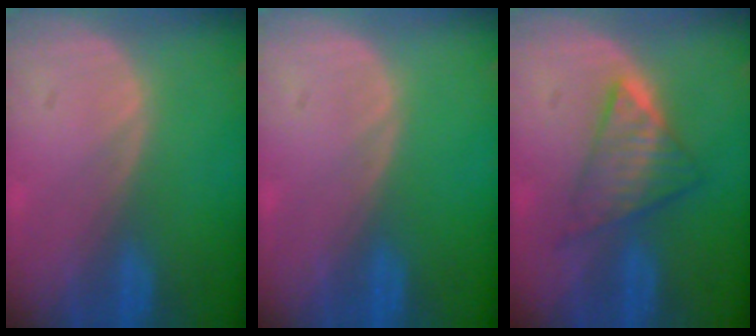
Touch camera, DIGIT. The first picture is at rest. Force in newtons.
{"total": 0.0}
{"total": 5.9, "press": 5.9, "slide": 0.7}